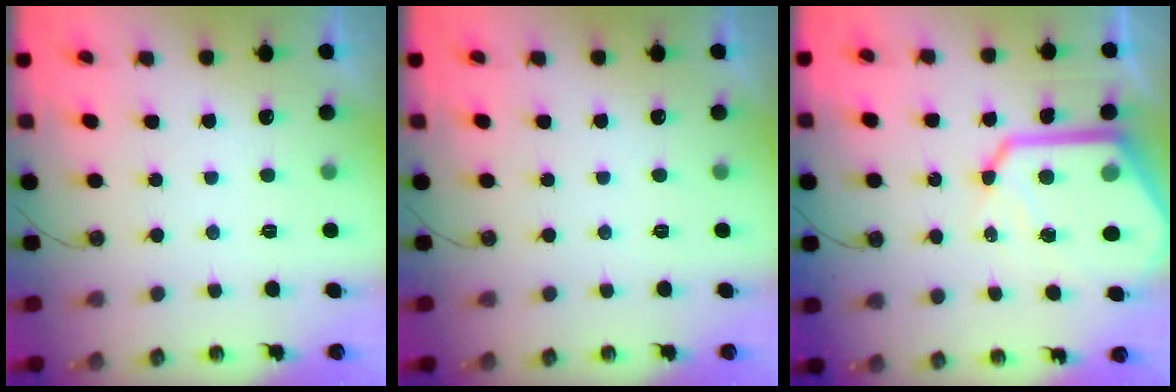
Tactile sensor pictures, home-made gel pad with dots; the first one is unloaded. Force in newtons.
{"total": 0.0}
{"total": 19.2, "press": 19.0, "slide": 2.1}